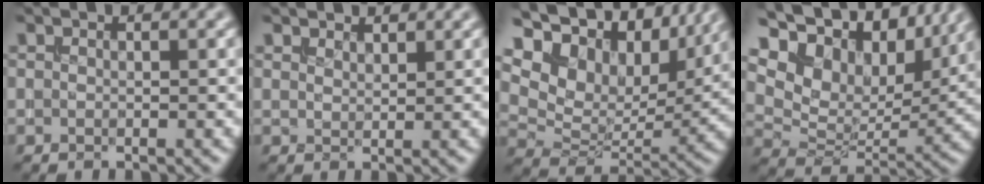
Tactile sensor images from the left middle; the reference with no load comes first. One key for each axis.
{"total": 1.6, "fx": 1.5, "fy": 0.4, "fz": 0.3, "tx": -0.006, "ty": 0.005, "tz": 0.029}
{"total": 16.6, "fx": 9.1, "fy": 10.5, "fz": 9.1, "tx": -0.206, "ty": 0.047, "tz": 0.169}
{"total": 15.5, "fx": 9.1, "fy": 9.3, "fz": 8.4, "tx": -0.191, "ty": 0.046, "tz": 0.158}